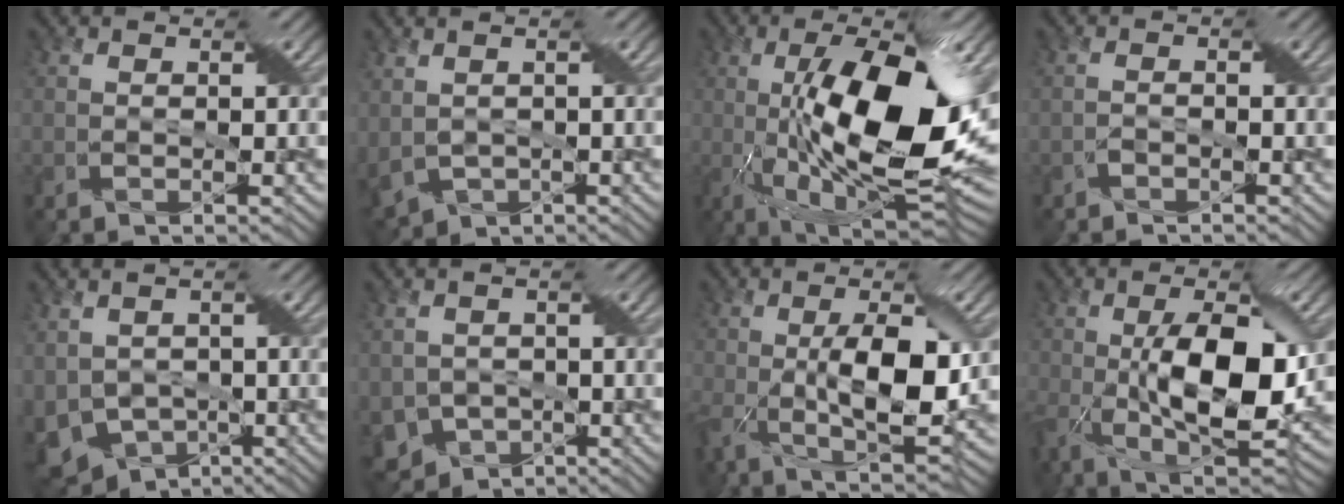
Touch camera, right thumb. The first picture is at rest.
{"total": 5.2, "force": [-1.0, 3.4, 3.8], "torque": [-0.114, -0.014, -0.014]}
{"total": 18.9, "force": [0.0, 7.7, 17.3], "torque": [-0.272, 0.002, -0.003]}
{"total": 1.0, "force": [-0.8, 0.2, 0.5], "torque": [-0.011, 0.006, -0.017]}
{"total": 7.5, "force": [-2.2, 5.4, 4.7], "torque": [-0.121, -0.021, -0.042]}
{"total": 5.5, "force": [-2.3, 4.3, 2.5], "torque": [-0.067, -0.018, -0.041]}
{"total": 10.3, "force": [-0.3, 4.3, 9.3], "torque": [-0.180, -0.016, 0.003]}
{"total": 13.2, "force": [-0.6, 6.1, 11.7], "torque": [-0.212, -0.016, -0.002]}